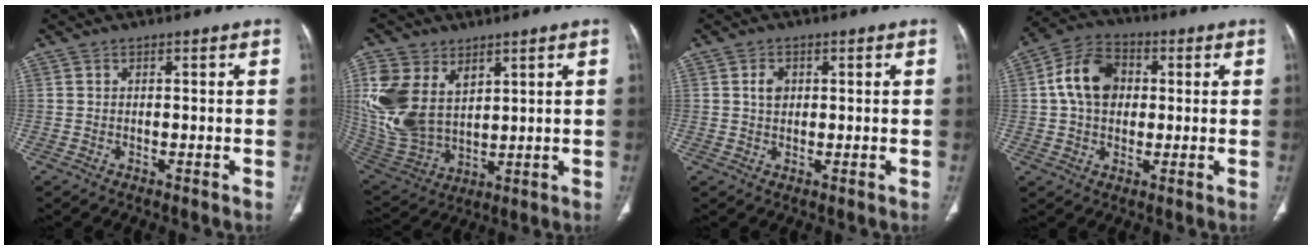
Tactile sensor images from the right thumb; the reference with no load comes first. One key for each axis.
{"total": 17.3, "fx": 6.1, "fy": 11.7, "fz": 11.2, "tx": -0.248, "ty": -0.024, "tz": 0.140}
{"total": 2.8, "fx": 0.7, "fy": 2.1, "fz": 1.7, "tx": -0.022, "ty": 0.000, "tz": 0.012}
{"total": 11.4, "fx": 1.5, "fy": 8.5, "fz": 7.5, "tx": -0.119, "ty": 0.019, "tz": 0.017}